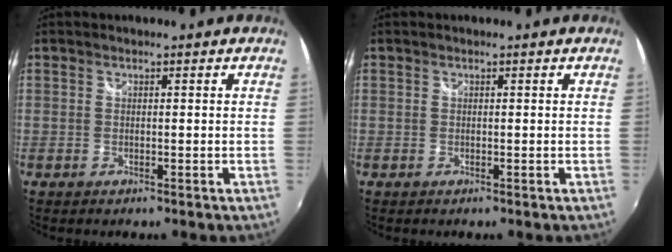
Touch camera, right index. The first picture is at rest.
{"total": 0.0}